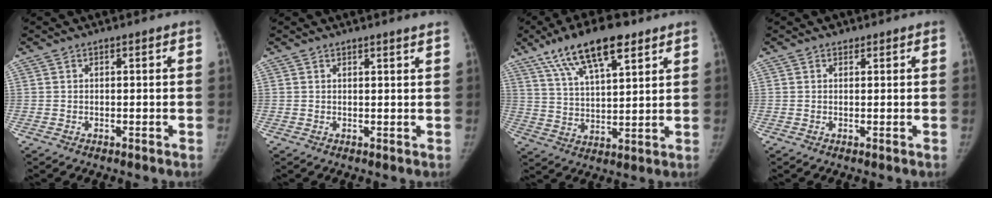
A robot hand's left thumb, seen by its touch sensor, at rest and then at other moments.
{"total": 2.1, "force": [1.9, -0.2, 1.0], "torque": [-0.007, -0.006, 0.018]}
{"total": 14.9, "force": [9.1, 5.2, 10.6], "torque": [-0.162, -0.023, 0.161]}
{"total": 0.9, "force": [0.6, 0.7, 0.1], "torque": [0.007, -0.003, 0.004]}